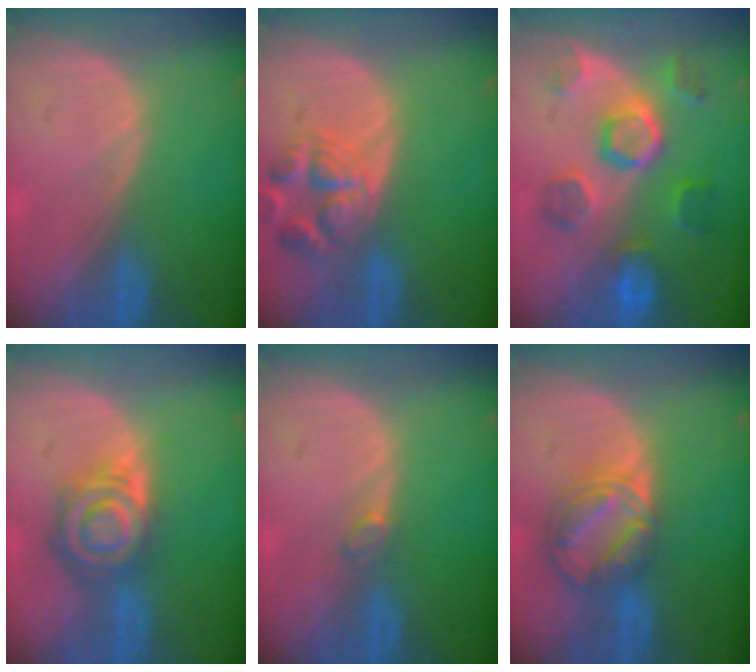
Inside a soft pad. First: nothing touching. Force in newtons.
{"total": 6.9, "press": 6.3, "slide": 2.8}
{"total": 8.7, "press": 8.7, "slide": 0.1}
{"total": 8.0, "press": 7.1, "slide": 3.8}
{"total": 1.2, "press": 1.1, "slide": 0.2}
{"total": 8.5, "press": 7.1, "slide": 4.7}